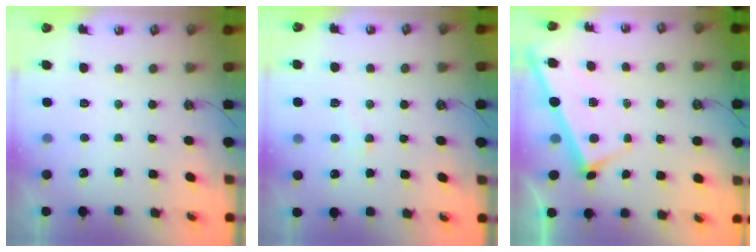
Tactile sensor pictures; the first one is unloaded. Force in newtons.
{"total": 2.7, "press": 2.6, "slide": 0.8}
{"total": 3.1, "press": 3.1, "slide": 0.1}